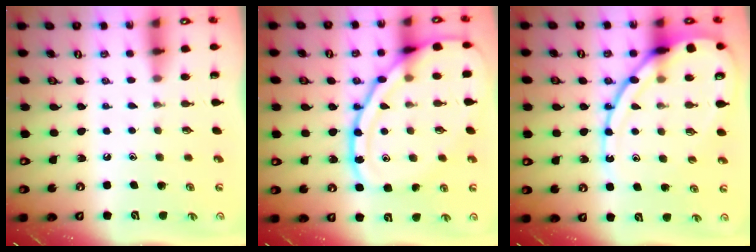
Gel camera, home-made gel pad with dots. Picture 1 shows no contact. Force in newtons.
{"total": 19.8, "press": 19.8, "slide": 1.8}
{"total": 17.8, "press": 17.7, "slide": 1.6}